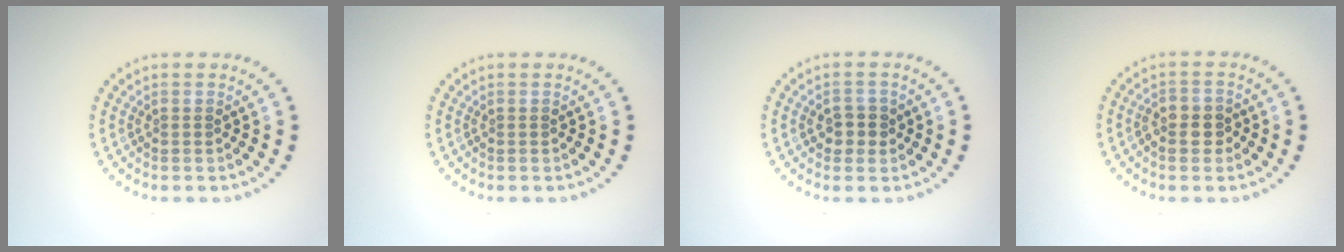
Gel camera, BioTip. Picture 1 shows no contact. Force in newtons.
{"total": 0.0}
{"total": 2.0, "press": 2.0, "slide": 0.4}
{"total": 2.6, "press": 2.5, "slide": 0.6}